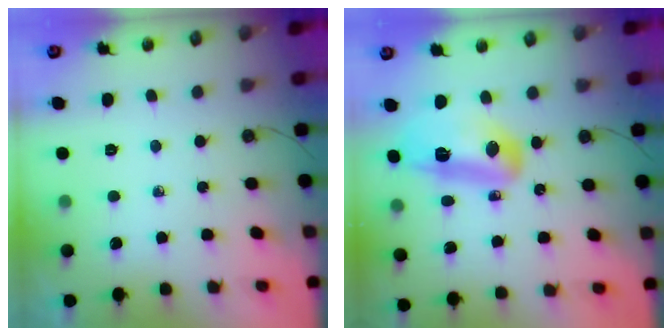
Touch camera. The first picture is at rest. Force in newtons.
{"total": 24.1, "press": 17.4, "slide": 16.6}